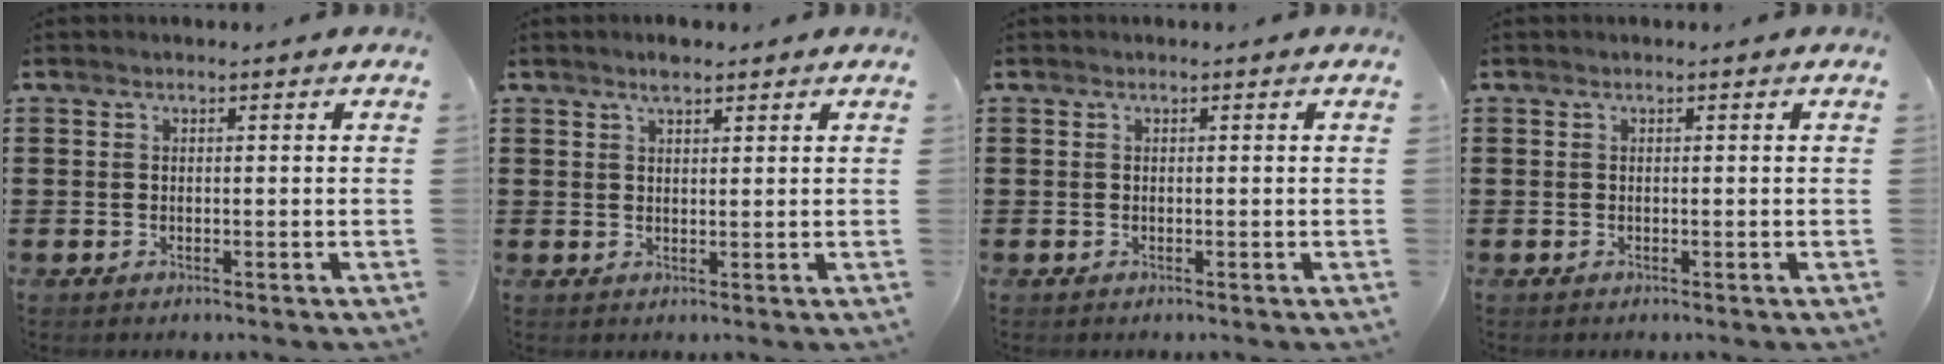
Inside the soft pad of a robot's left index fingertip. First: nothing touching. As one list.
[{"total": 2.4, "force": [1.9, 0.6, 1.4], "torque": [-0.029, 0.002, 0.035]}, {"total": 0.0}, {"total": 0.0}]